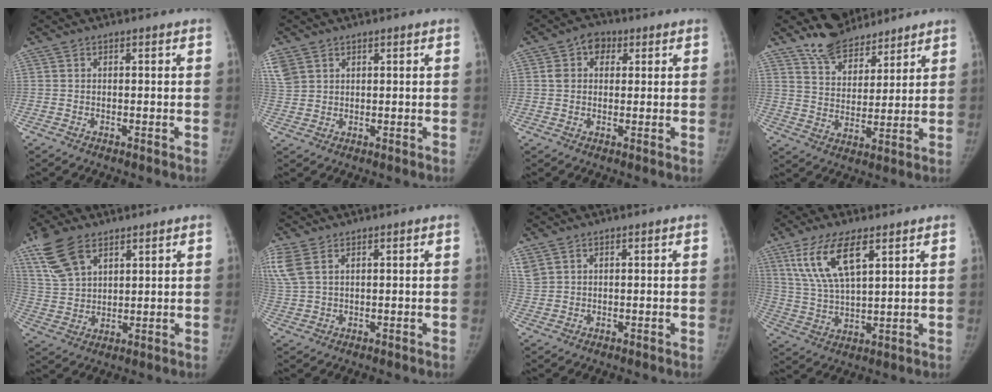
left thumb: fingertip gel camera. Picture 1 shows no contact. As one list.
[{"total": 6.9, "force": [3.6, 5.2, 2.9], "torque": [-0.080, 0.007, 0.082]}, {"total": 5.1, "force": [1.7, 4.0, 2.6], "torque": [-0.021, 0.007, 0.024]}, {"total": 9.5, "force": [8.4, 4.1, 1.6], "torque": [0.004, -0.059, 0.158]}, {"total": 11.3, "force": [7.0, 6.1, 6.5], "torque": [-0.123, -0.016, 0.145]}, {"total": 7.9, "force": [3.9, 4.4, 5.4], "torque": [-0.151, 0.005, 0.087]}, {"total": 3.2, "force": [2.3, 1.8, 1.3], "torque": [-0.034, 0.005, 0.057]}, {"total": 12.5, "force": [6.4, 4.7, 9.6], "torque": [-0.183, -0.020, 0.131]}]